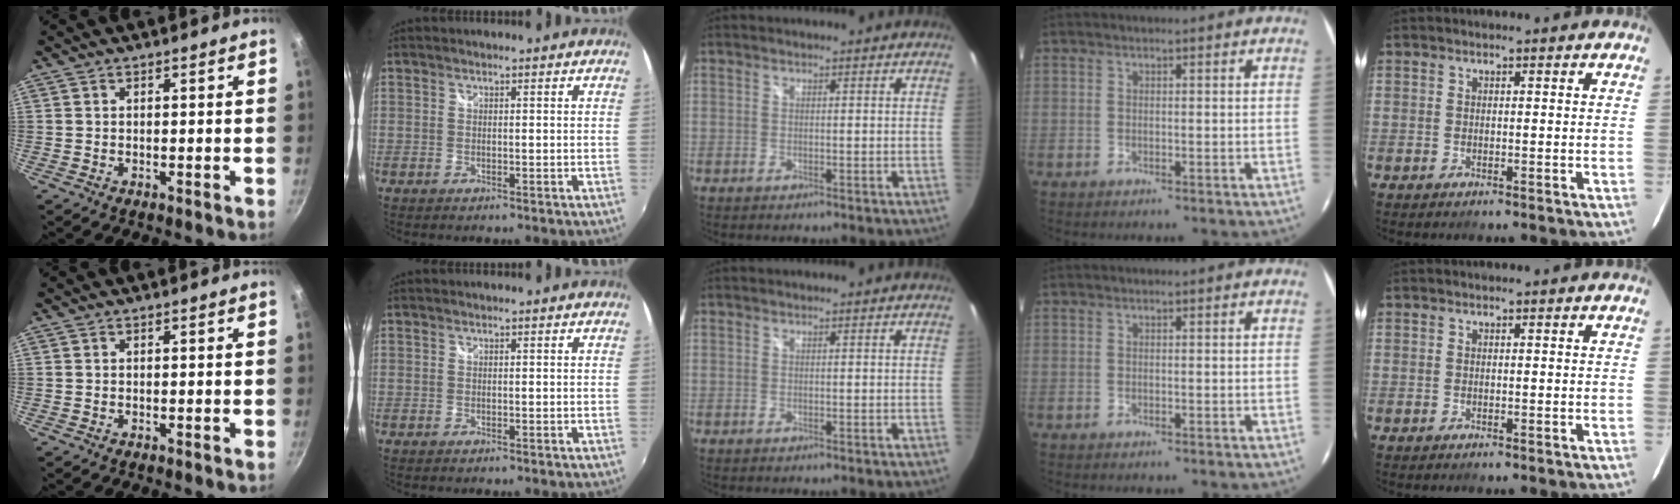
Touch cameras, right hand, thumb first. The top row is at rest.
{}